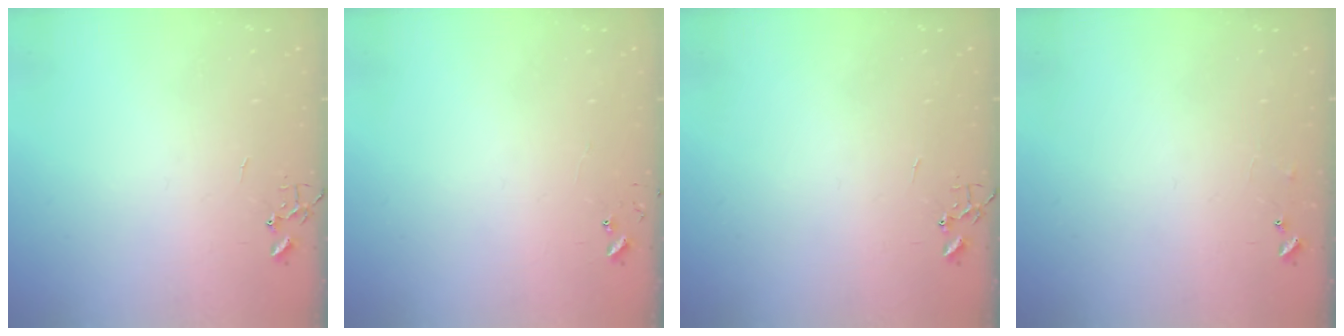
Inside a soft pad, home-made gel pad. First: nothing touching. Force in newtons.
{"total": 4.7, "press": 4.7, "slide": 0.5}
{"total": 0.0}
{"total": 6.4, "press": 6.3, "slide": 0.5}